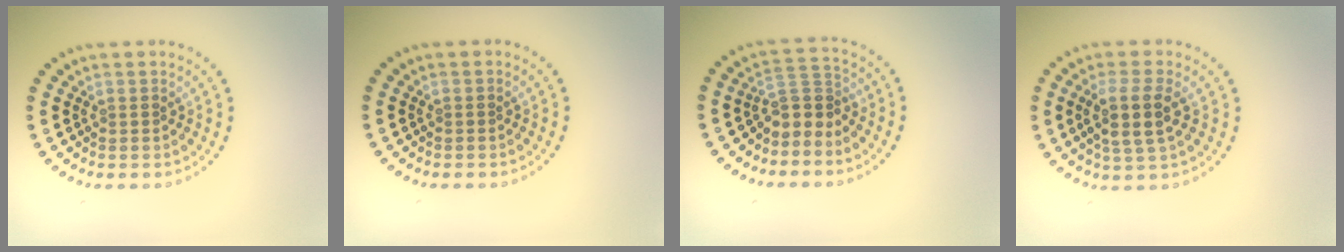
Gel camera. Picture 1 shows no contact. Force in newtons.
{"total": 0.0}
{"total": 2.6, "press": 1.9, "slide": 1.8}
{"total": 3.5, "press": 3.2, "slide": 1.6}